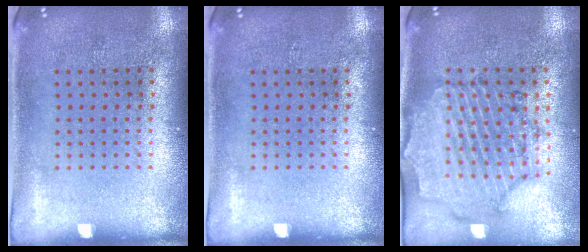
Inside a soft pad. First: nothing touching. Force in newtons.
{"total": 0.0}
{"total": 1.6, "press": 1.6, "slide": 0.3}